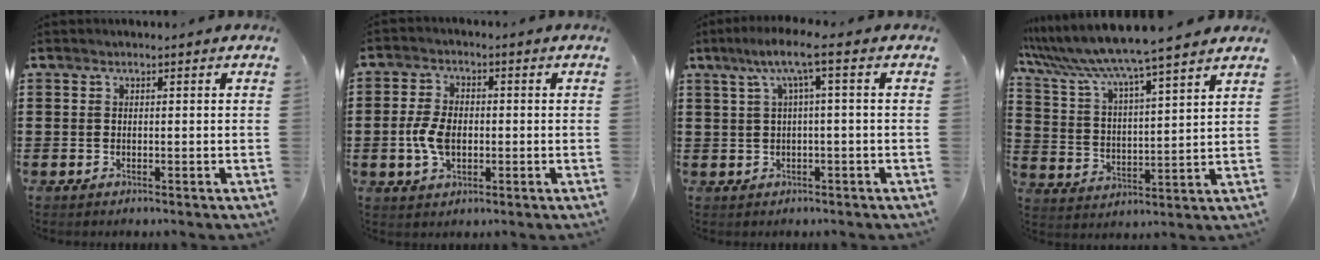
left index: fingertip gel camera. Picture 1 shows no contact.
{"total": 5.8, "force": [-0.7, 3.5, 4.5], "torque": [-0.112, 0.000, -0.020]}
{"total": 5.9, "force": [1.3, 0.3, 5.7], "torque": [-0.114, 0.005, 0.017]}
{"total": 7.6, "force": [6.9, -0.6, 3.2], "torque": [-0.094, -0.046, 0.113]}